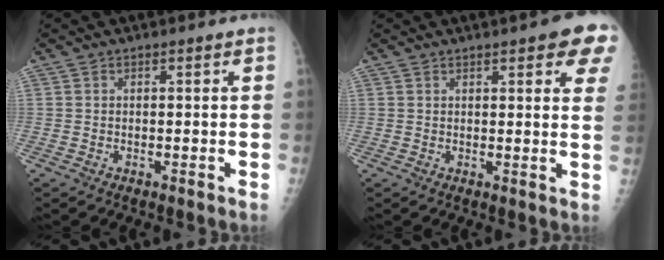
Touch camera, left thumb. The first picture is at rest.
{"total": 9.3, "force": [5.1, 2.4, 7.4], "torque": [-0.057, -0.011, 0.054]}